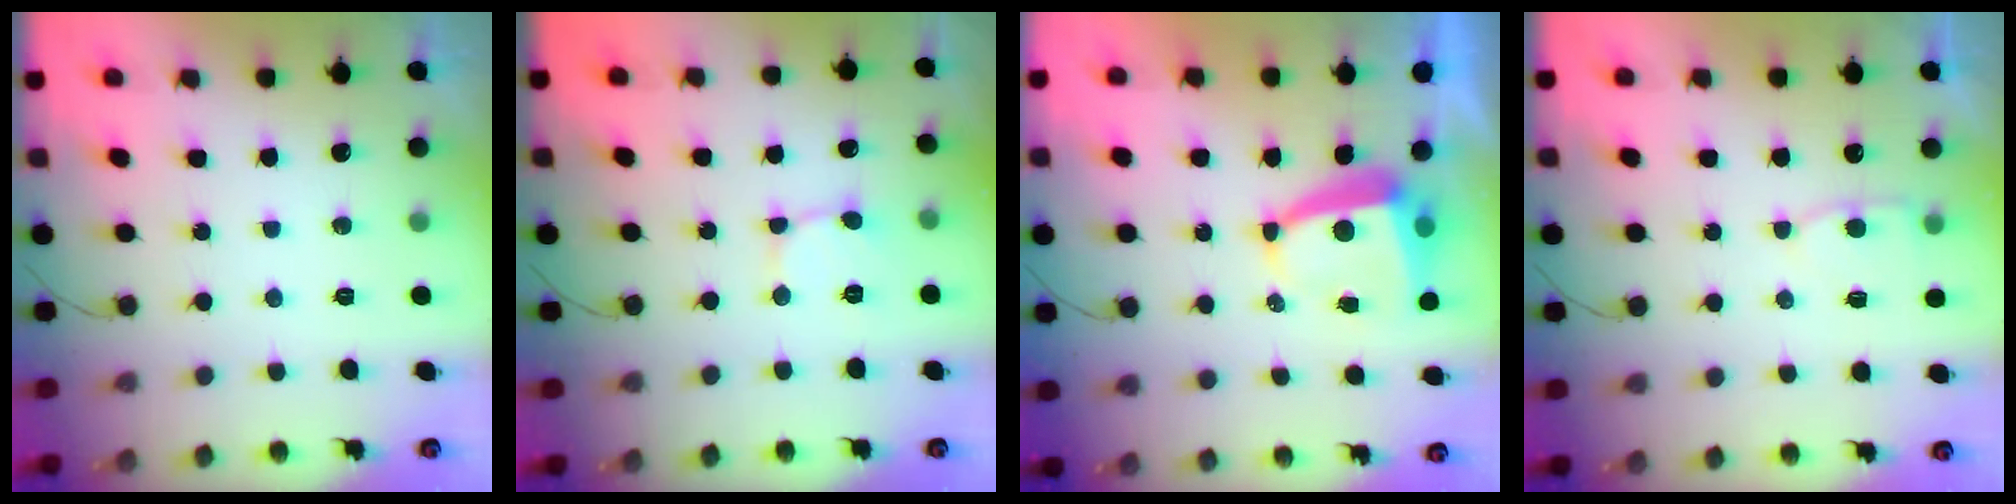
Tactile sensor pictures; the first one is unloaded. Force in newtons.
{"total": 2.3, "press": 2.3, "slide": 0.2}
{"total": 7.1, "press": 7.1, "slide": 0.9}
{"total": 4.3, "press": 4.3, "slide": 0.6}